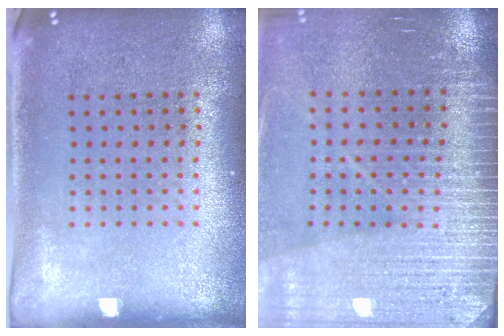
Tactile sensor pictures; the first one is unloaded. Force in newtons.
{"total": 3.5, "press": 3.5, "slide": 0.5}